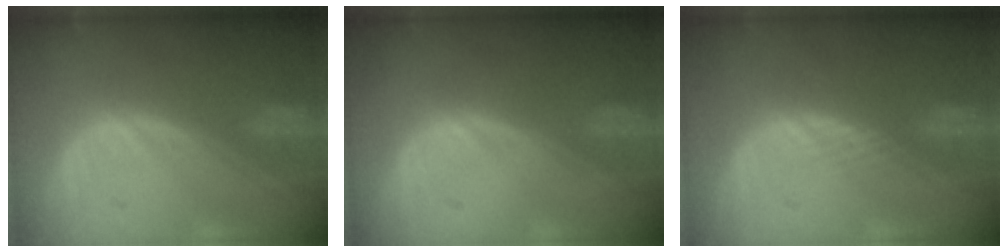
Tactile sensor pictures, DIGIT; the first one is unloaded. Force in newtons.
{"total": 0.0}
{"total": 1.0, "press": 0.8, "slide": 0.5}